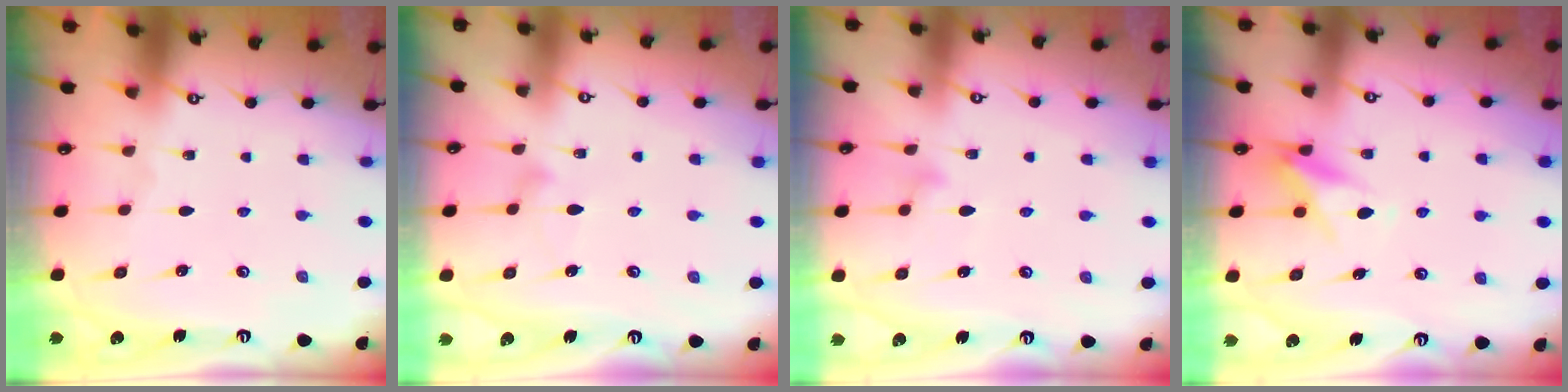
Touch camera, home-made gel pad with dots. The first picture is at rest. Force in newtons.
{"total": 7.8, "press": 7.8, "slide": 0.4}
{"total": 9.1, "press": 9.1, "slide": 0.5}
{"total": 6.8, "press": 6.7, "slide": 0.7}